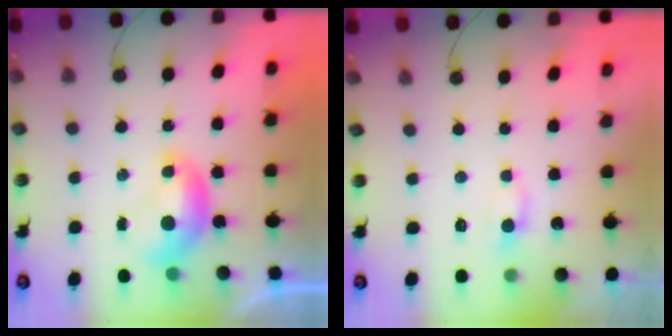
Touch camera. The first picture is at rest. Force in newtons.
{"total": 1.5, "press": 1.4, "slide": 0.4}